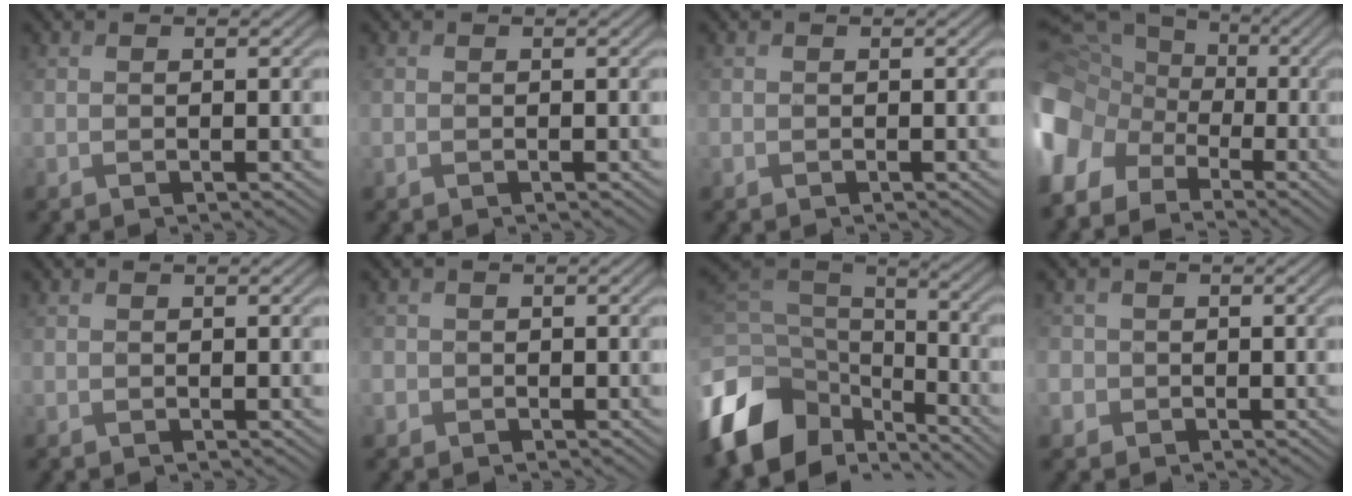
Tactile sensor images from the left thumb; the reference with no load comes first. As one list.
[{"total": 0.0}, {"total": 0.0}, {"total": 15.4, "force": [-4.5, 12.6, 7.5], "torque": [-0.237, -0.027, -0.094]}, {"total": 0.0}, {"total": 1.7, "force": [-0.6, 1.6, 0.2], "torque": [-0.004, -0.005, -0.016]}, {"total": 15.0, "force": [-6.9, 9.8, 9.1], "torque": [-0.261, -0.024, -0.117]}, {"total": 2.8, "force": [-0.6, 2.7, 0.3], "torque": [-0.012, -0.003, -0.024]}]